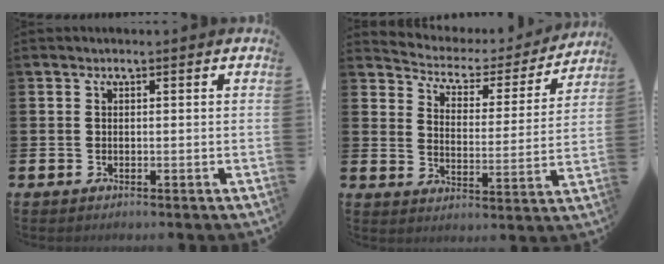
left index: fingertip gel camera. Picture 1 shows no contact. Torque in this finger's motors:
{"motor_torque": [0.84, -1.30, 0.05, -0.03]}